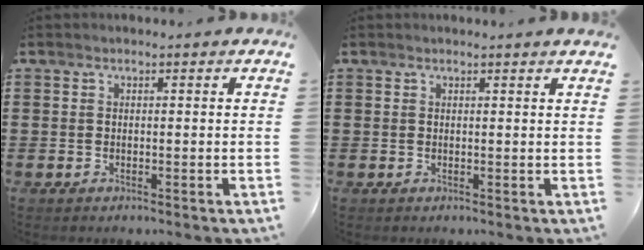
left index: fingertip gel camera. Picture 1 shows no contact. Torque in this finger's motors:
{"motor_torque": [0.98, -1.10, 0.37, 0.06]}